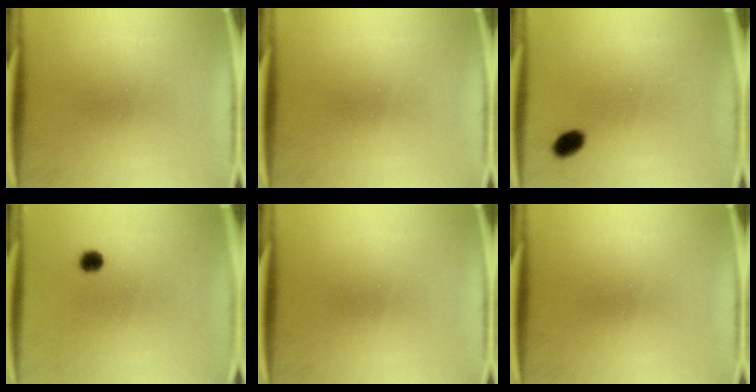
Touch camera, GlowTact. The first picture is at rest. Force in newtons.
{"total": 0.0}
{"total": 3.3}
{"total": 1.9}
{"total": 0.0}
{"total": 0.0}